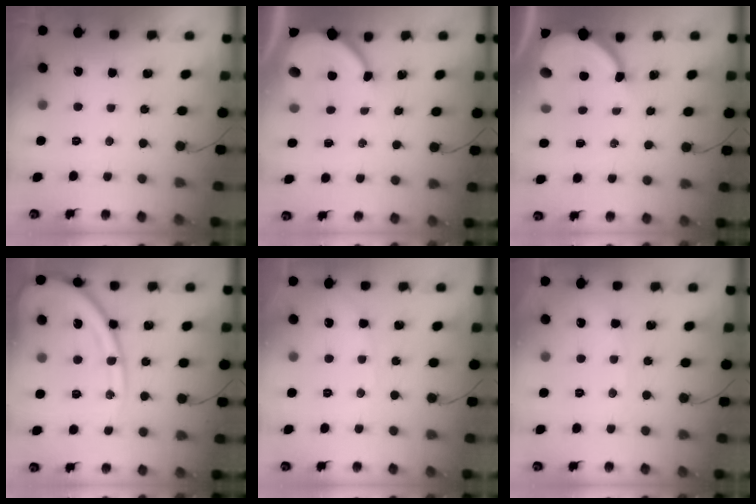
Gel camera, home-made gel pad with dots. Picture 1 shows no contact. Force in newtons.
{"total": 7.2, "press": 7.1, "slide": 0.9}
{"total": 9.9, "press": 9.8, "slide": 1.1}
{"total": 18.5, "press": 18.3, "slide": 2.4}
{"total": 4.6, "press": 4.5, "slide": 0.6}
{"total": 3.5, "press": 3.5, "slide": 0.4}